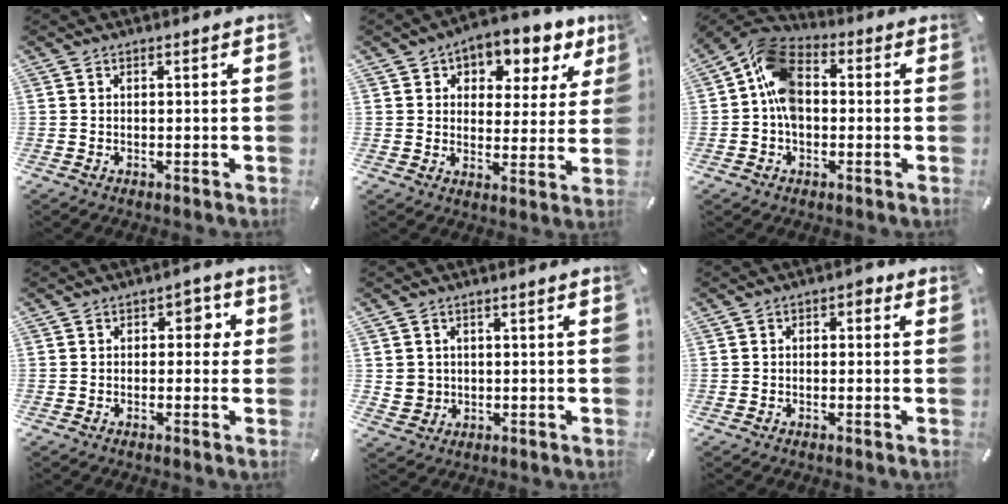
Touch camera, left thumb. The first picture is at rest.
{"total": 7.5, "force": [4.7, 5.4, 2.2], "torque": [-0.028, -0.038, 0.078]}
{"total": 11.6, "force": [-0.1, 8.4, 8.0], "torque": [-0.172, 0.017, 0.000]}
{"total": 3.9, "force": [0.1, 2.6, 2.8], "torque": [-0.027, 0.001, -0.012]}
{"total": 4.2, "force": [0.6, 4.2, 0.5], "torque": [-0.002, 0.002, 0.011]}
{"total": 1.9, "force": [-0.5, 1.4, 1.1], "torque": [-0.015, 0.009, -0.015]}